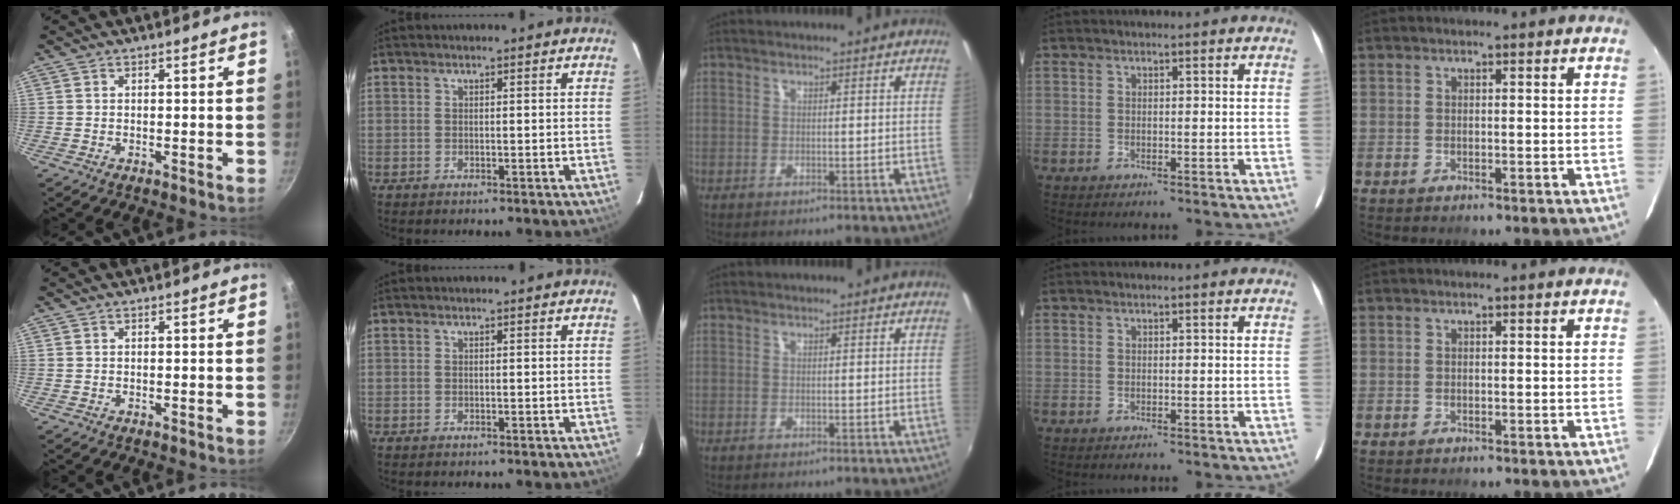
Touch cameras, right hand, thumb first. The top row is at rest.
{}